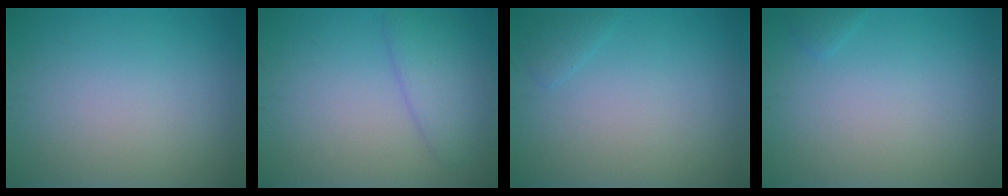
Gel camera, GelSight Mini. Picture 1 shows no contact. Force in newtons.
{"total": 3.3, "press": 3.3, "slide": 0.2}
{"total": 0.9, "press": 0.9, "slide": 0.1}
{"total": 0.6, "press": 0.6, "slide": 0.1}